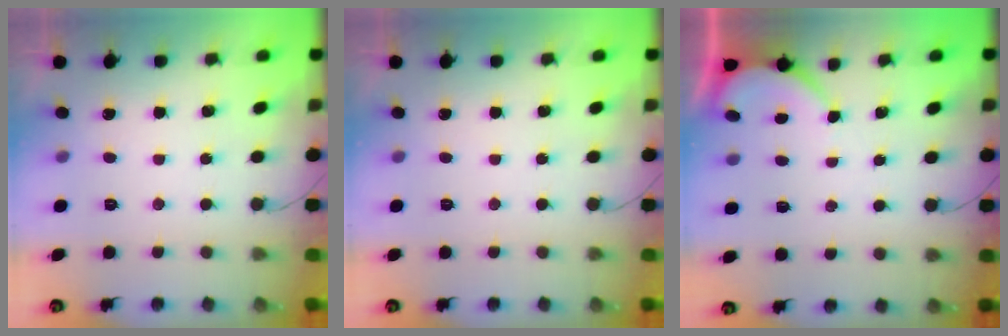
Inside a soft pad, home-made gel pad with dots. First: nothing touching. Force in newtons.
{"total": 0.0}
{"total": 2.1, "press": 2.1, "slide": 0.3}